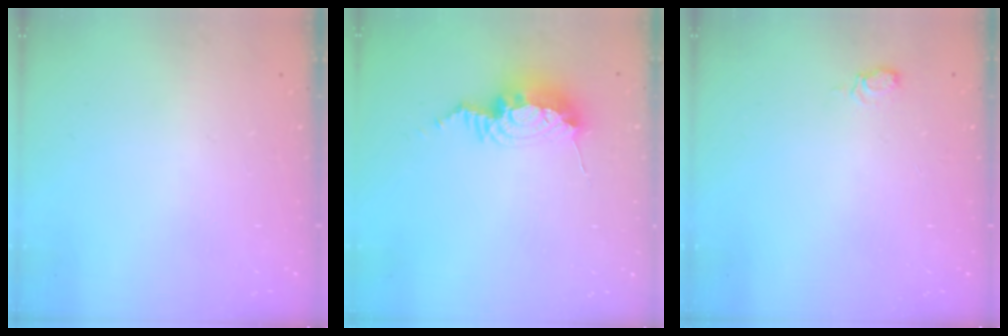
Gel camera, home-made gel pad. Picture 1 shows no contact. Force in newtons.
{"total": 10.5, "press": 10.5, "slide": 0.9}
{"total": 6.5, "press": 6.3, "slide": 1.6}